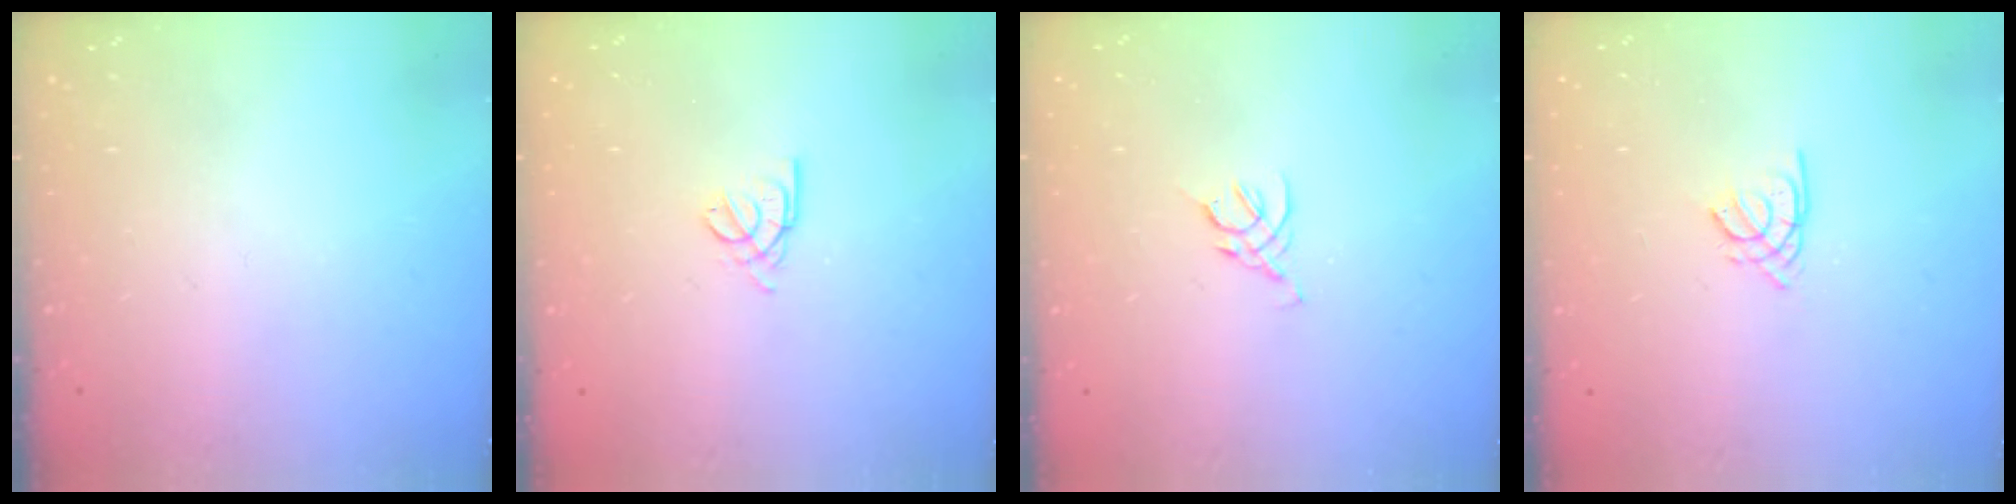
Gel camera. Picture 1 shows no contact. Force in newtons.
{"total": 2.5, "press": 2.5, "slide": 0.5}
{"total": 2.5, "press": 2.5, "slide": 0.7}
{"total": 1.5, "press": 1.4, "slide": 0.4}